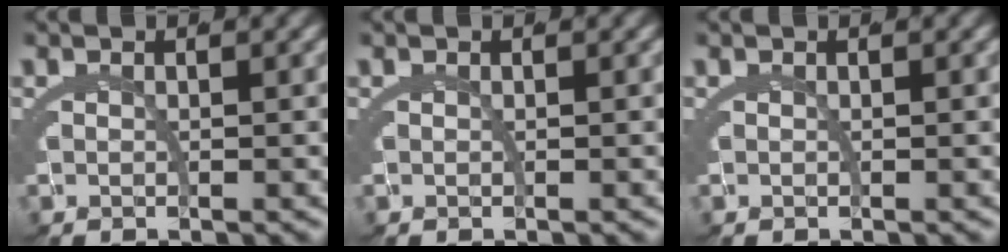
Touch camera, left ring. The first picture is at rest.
{"total": 0.0}
{"total": 0.0}